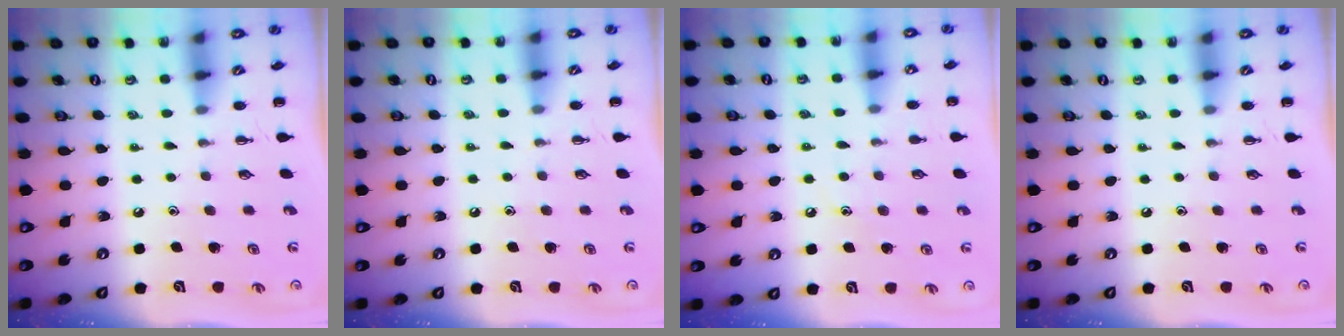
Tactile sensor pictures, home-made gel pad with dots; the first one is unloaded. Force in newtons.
{"total": 3.6, "press": 3.4, "slide": 1.1}
{"total": 7.1, "press": 6.9, "slide": 1.8}
{"total": 0.0}